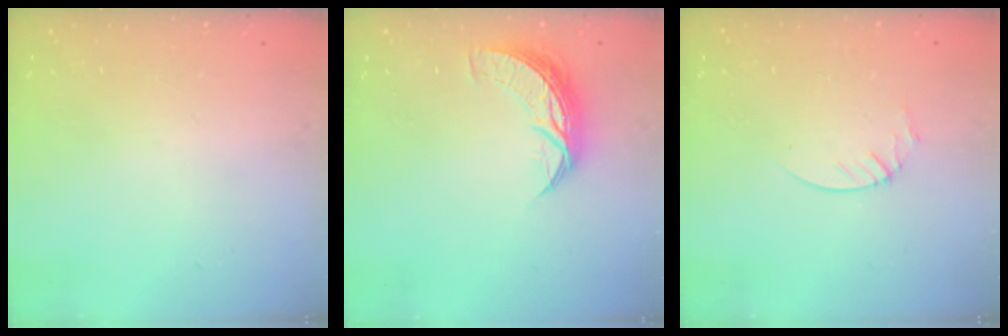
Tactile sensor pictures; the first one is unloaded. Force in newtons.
{"total": 8.2, "press": 8.2, "slide": 0.7}
{"total": 2.1, "press": 2.1, "slide": 0.2}